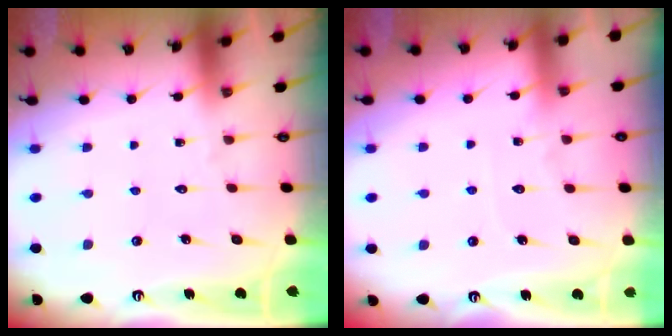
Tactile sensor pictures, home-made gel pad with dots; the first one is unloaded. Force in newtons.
{"total": 5.0, "press": 5.0, "slide": 0.4}